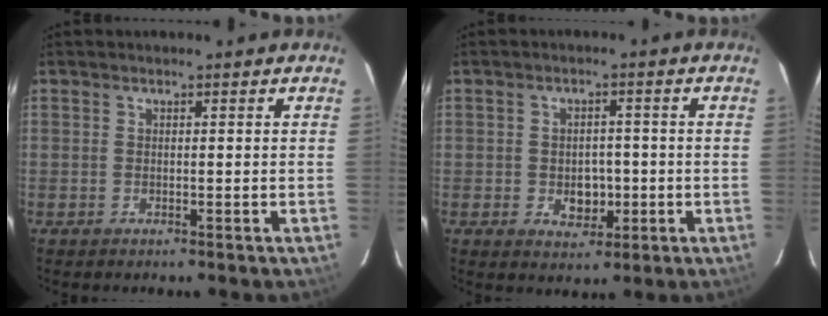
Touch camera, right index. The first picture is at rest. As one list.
[{"total": 5.1, "force": [-1.1, 3.9, 3.0], "torque": [-0.055, 0.003, -0.006]}]